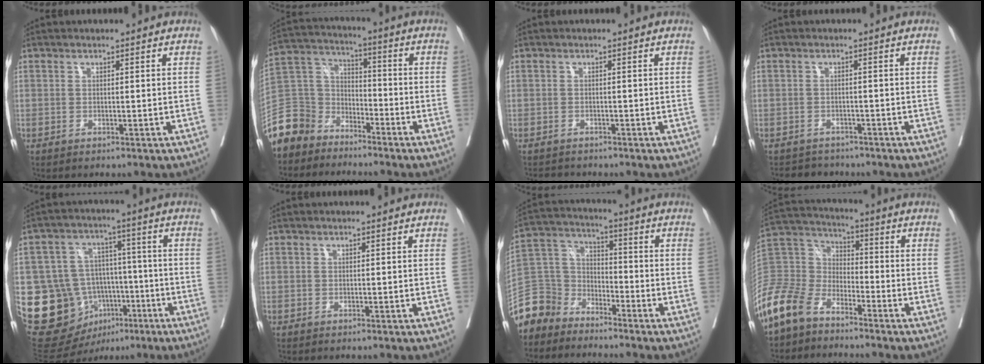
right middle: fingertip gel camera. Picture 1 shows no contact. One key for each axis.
{"total": 12.4, "fx": -10.1, "fy": 7.0, "fz": 1.9, "tx": -0.065, "ty": 0.027, "tz": -0.199}
{"total": 2.2, "fx": -2.0, "fy": 0.8, "fz": 0.1, "tx": -0.004, "ty": -0.006, "tz": -0.032}
{"total": 3.7, "fx": -3.4, "fy": 1.5, "fz": -0.3, "tx": 0.002, "ty": -0.002, "tz": -0.052}
{"total": 15.0, "fx": -5.0, "fy": 12.7, "fz": 6.3, "tx": -0.117, "ty": 0.045, "tz": -0.061}
{"total": 0.0}
{"total": 10.4, "fx": -8.8, "fy": 5.4, "fz": 0.7, "tx": -0.033, "ty": 0.027, "tz": -0.180}
{"total": 14.1, "fx": -10.6, "fy": 7.5, "fz": 5.5, "tx": -0.140, "ty": 0.020, "tz": -0.215}